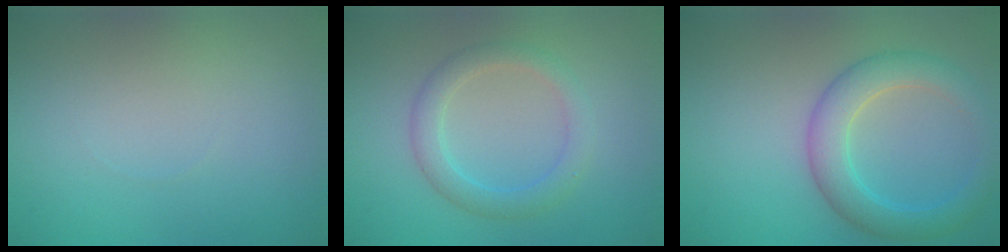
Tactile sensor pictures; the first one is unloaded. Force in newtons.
{"total": 2.9, "press": 2.9, "slide": 0.3}
{"total": 4.7, "press": 4.7, "slide": 0.1}